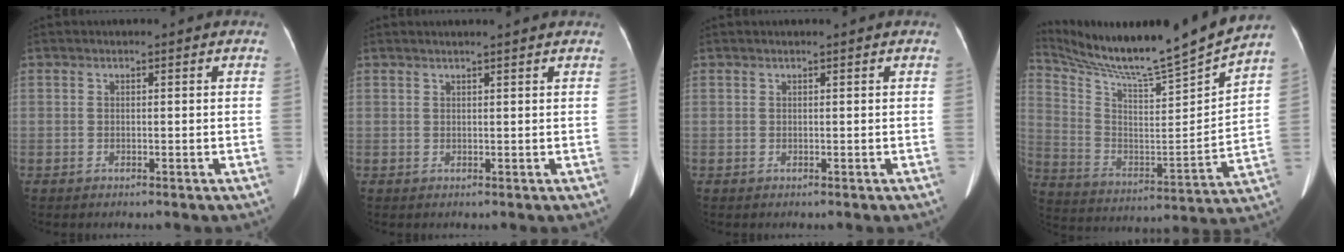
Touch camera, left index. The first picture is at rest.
{"total": 3.8, "force": [3.4, -0.2, 1.6], "torque": [-0.020, 0.018, 0.040]}
{"total": 0.5, "force": [0.4, -0.1, 0.3], "torque": [-0.004, 0.011, 0.012]}
{"total": 20.3, "force": [18.6, -2.2, 7.8], "torque": [-0.159, -0.066, 0.301]}